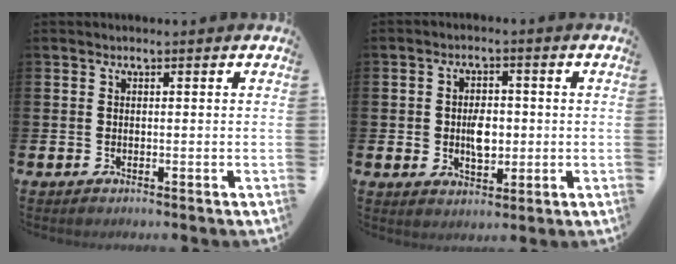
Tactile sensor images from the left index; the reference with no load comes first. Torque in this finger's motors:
{"motor_torque": [0.62, -0.43, 0.30, 0.07]}